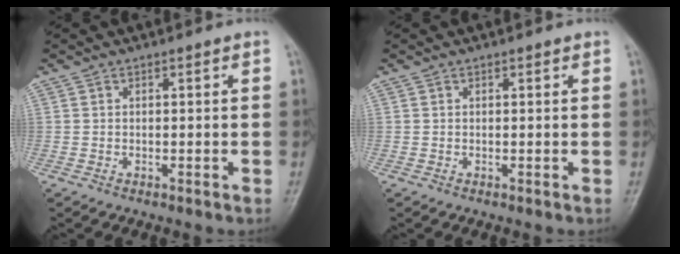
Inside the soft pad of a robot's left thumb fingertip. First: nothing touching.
{"total": 0.0}